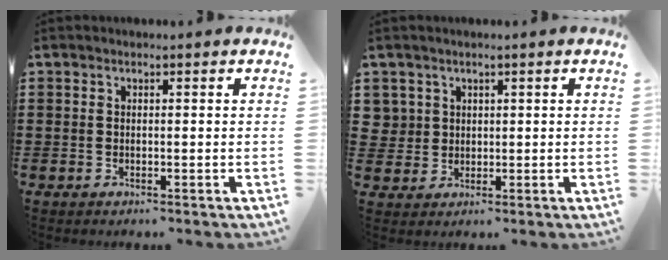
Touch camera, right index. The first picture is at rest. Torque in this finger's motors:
{"motor_torque": [-0.28, 0.23, 0.04, 0.02]}